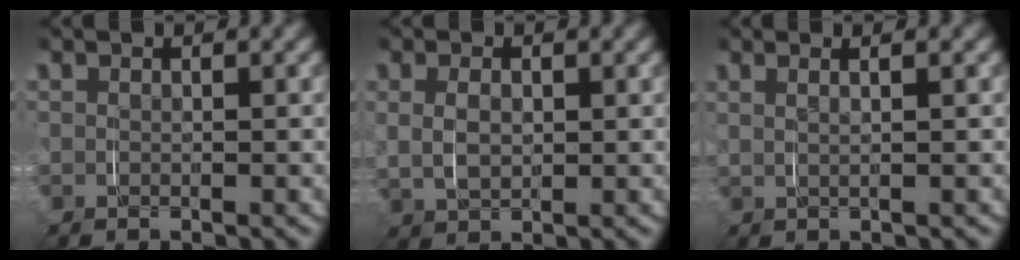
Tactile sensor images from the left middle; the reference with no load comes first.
{"total": 0.7, "force": [0.6, 0.2, -0.1], "torque": [0.004, 0.000, 0.011]}
{"total": 1.7, "force": [1.5, -0.9, 0.4], "torque": [0.005, 0.013, 0.022]}